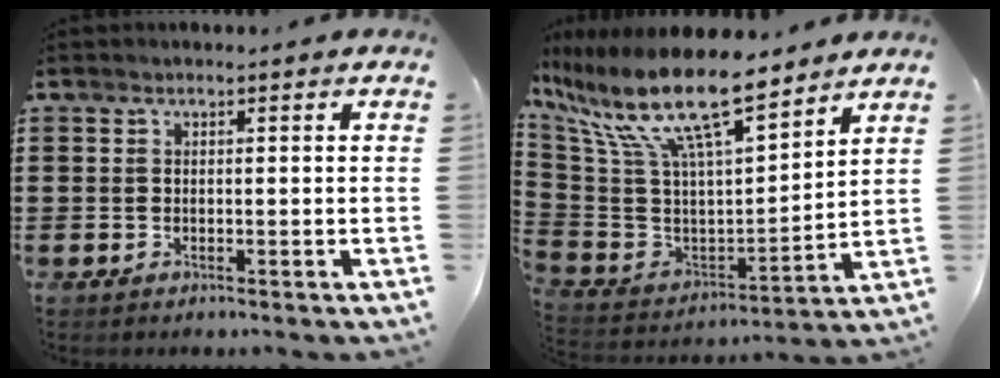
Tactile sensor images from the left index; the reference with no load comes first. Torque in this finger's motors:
{"motor_torque": [2.14, 0.00, 1.06, 0.21]}